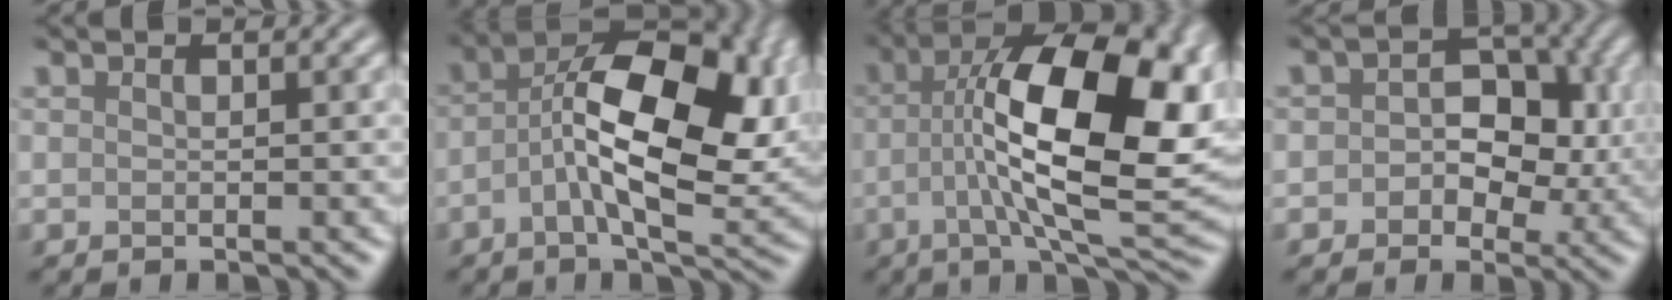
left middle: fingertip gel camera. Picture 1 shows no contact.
{"total": 14.4, "force": [-0.1, 6.5, 12.8], "torque": [-0.210, 0.014, -0.003]}
{"total": 15.6, "force": [-0.1, 5.4, 14.7], "torque": [-0.229, 0.024, -0.008]}
{"total": 5.8, "force": [-0.1, 4.1, 4.1], "torque": [-0.037, 0.003, -0.011]}